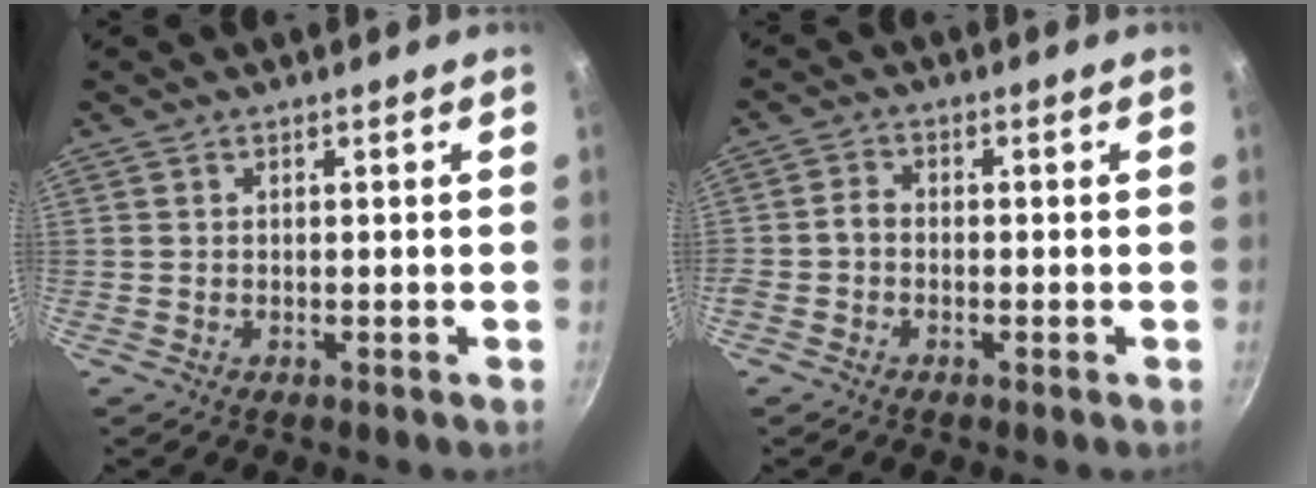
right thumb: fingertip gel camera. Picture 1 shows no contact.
{"total": 2.3, "force": [-0.9, 1.7, 1.3], "torque": [-0.027, 0.016, -0.026]}